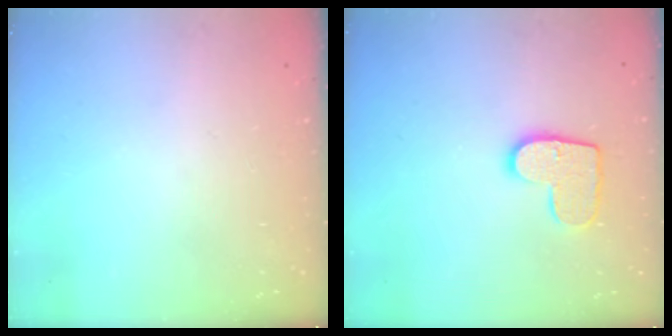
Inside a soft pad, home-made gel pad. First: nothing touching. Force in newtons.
{"total": 10.4, "press": 10.4, "slide": 0.5}